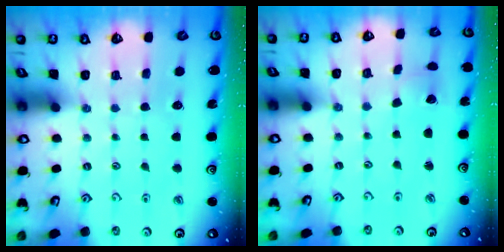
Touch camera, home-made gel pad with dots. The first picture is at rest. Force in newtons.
{"total": 2.5, "press": 2.5, "slide": 0.1}